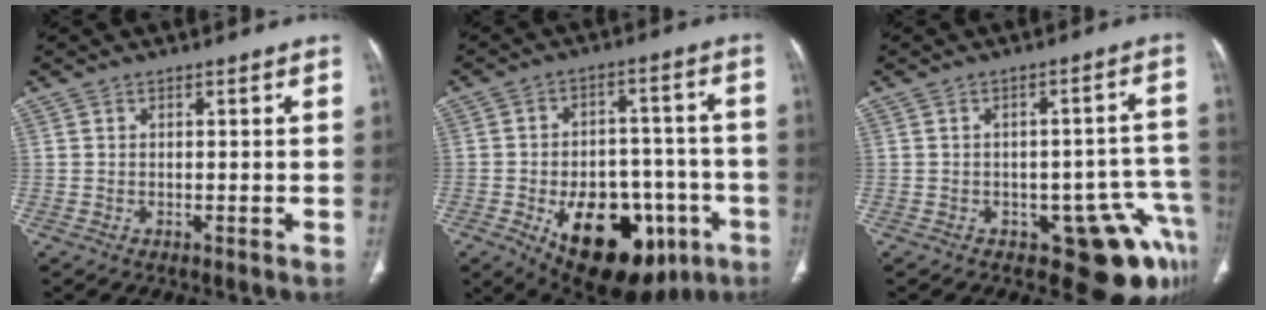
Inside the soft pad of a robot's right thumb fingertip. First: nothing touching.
{"total": 23.5, "force": [-9.4, 13.6, 16.7], "torque": [-0.209, 0.030, -0.113]}
{"total": 11.7, "force": [-6.6, 5.6, 7.9], "torque": [-0.045, 0.051, -0.081]}